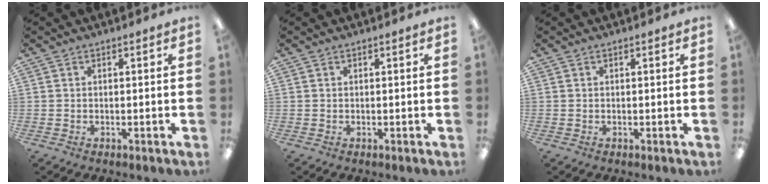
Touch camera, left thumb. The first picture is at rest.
{"total": 0.0}
{"total": 0.0}